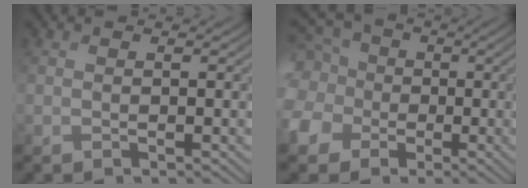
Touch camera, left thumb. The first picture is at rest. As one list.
[{"total": 11.6, "force": [-0.8, 10.2, 5.4], "torque": [-0.193, -0.003, -0.033]}]